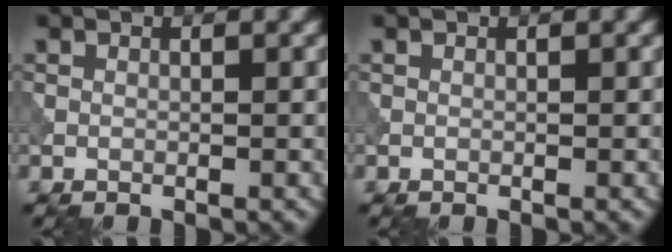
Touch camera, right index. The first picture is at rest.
{"total": 0.0}